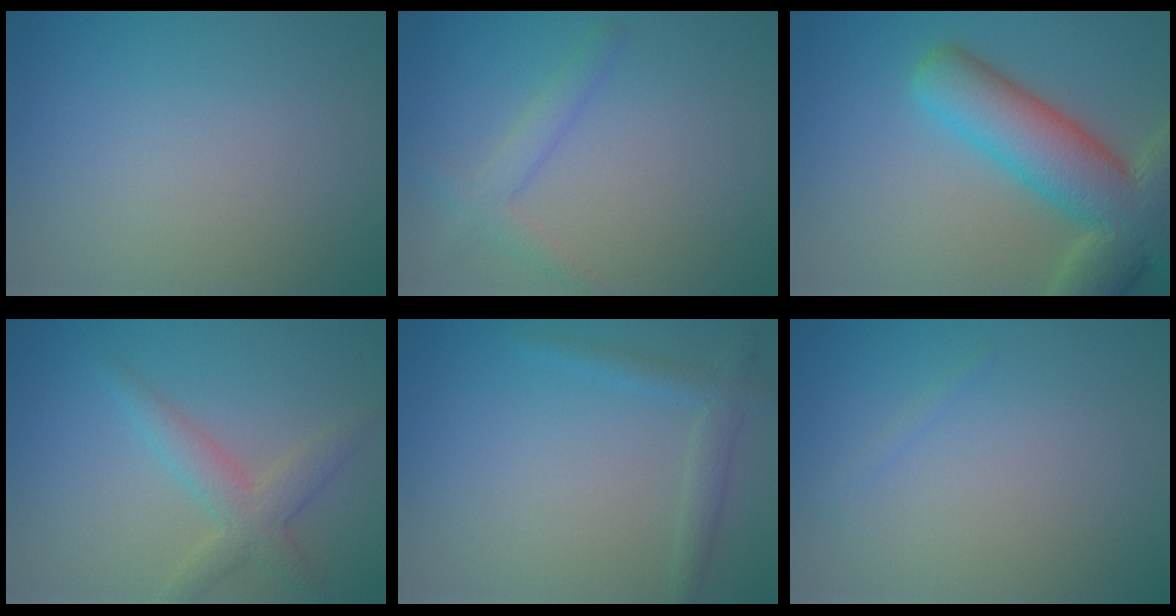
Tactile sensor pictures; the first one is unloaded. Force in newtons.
{"total": 2.0, "press": 2.0, "slide": 0.1}
{"total": 10.0, "press": 9.9, "slide": 1.0}
{"total": 2.8, "press": 2.8, "slide": 0.1}
{"total": 1.2, "press": 1.2, "slide": 0.1}
{"total": 0.5, "press": 0.5, "slide": 0.0}